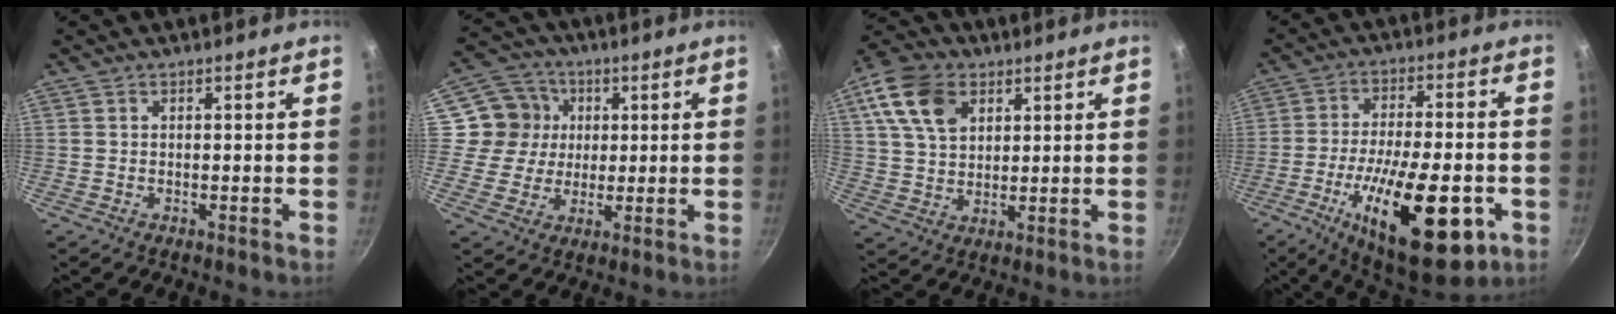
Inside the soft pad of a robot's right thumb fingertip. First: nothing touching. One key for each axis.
{"total": 9.2, "fx": 1.8, "fy": 8.7, "fz": 2.4, "tx": -0.008, "ty": 0.011, "tz": 0.024}
{"total": 12.4, "fx": 5.1, "fy": 8.5, "fz": 7.5, "tx": -0.125, "ty": 0.000, "tz": 0.090}
{"total": 23.2, "fx": -8.3, "fy": 8.6, "fz": 19.9, "tx": -0.296, "ty": 0.011, "tz": -0.123}